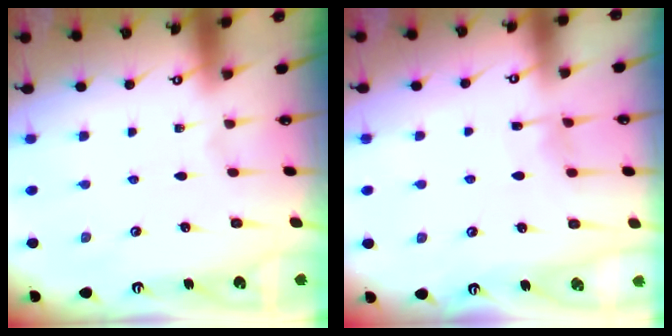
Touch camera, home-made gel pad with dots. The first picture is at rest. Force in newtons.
{"total": 7.0, "press": 7.0, "slide": 0.7}